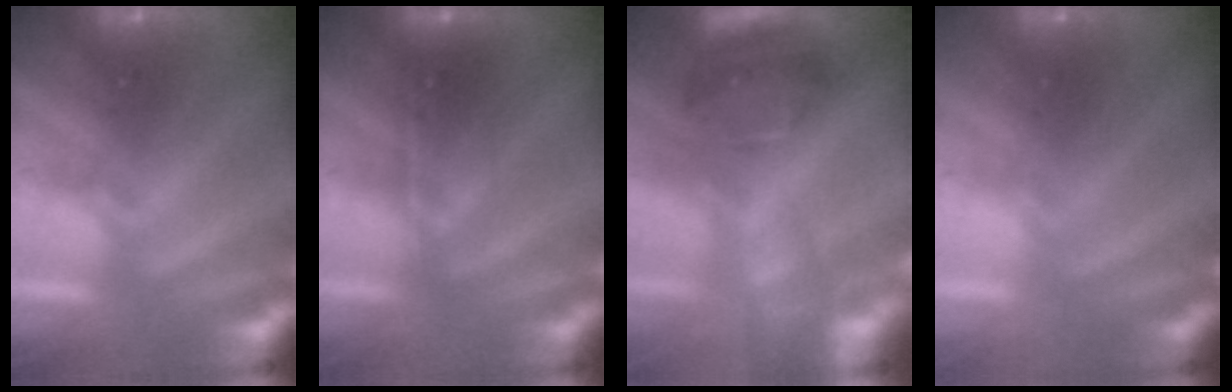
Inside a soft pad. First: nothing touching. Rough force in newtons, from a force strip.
{"total": 2.4}
{"total": 7.8}
{"total": 3.3}